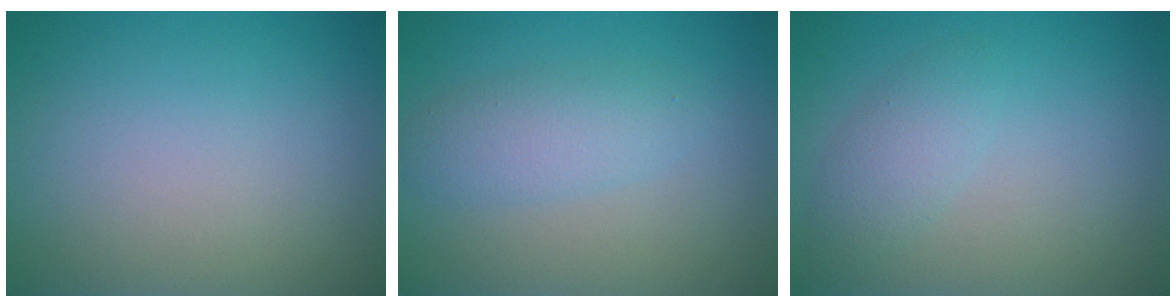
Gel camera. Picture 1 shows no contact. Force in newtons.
{"total": 2.8, "press": 2.8, "slide": 0.2}
{"total": 2.0, "press": 2.0, "slide": 0.2}